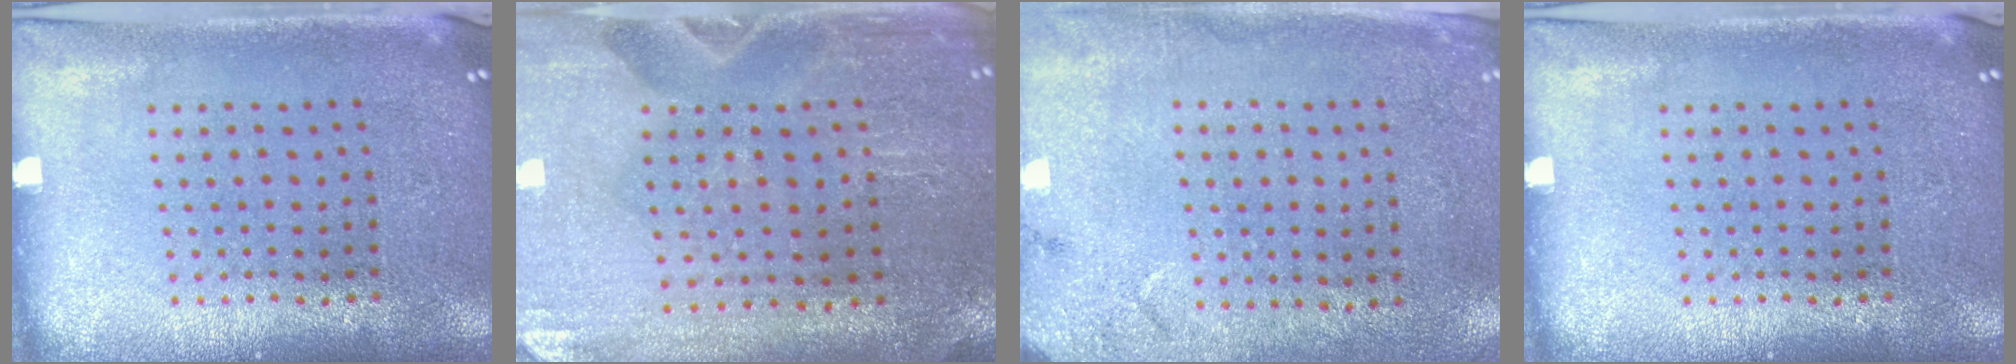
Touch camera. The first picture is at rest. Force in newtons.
{"total": 0.6, "press": 0.6, "slide": 0.0}
{"total": 2.7, "press": 2.2, "slide": 1.6}
{"total": 0.0}